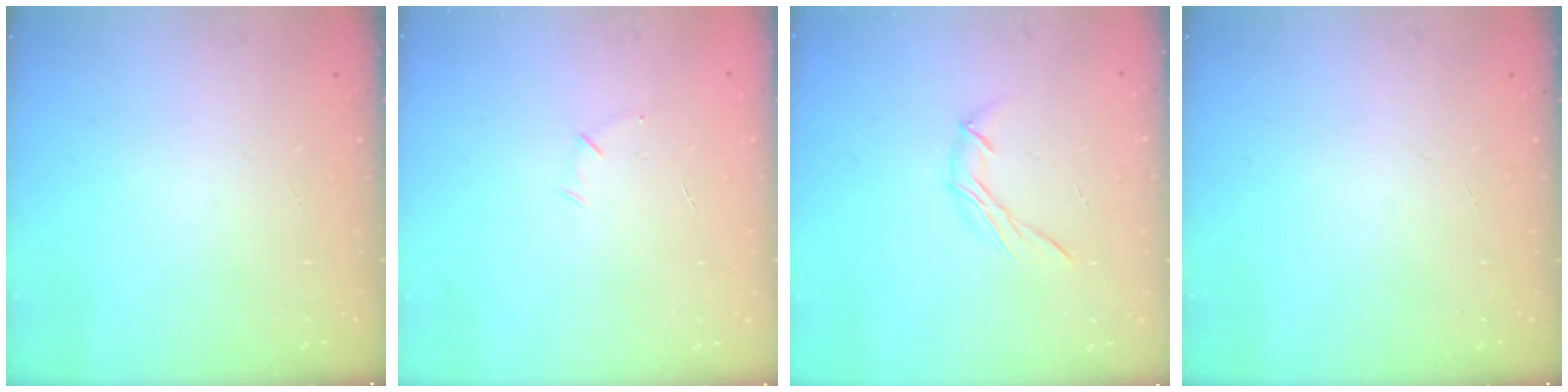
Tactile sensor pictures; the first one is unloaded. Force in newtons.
{"total": 3.3, "press": 3.1, "slide": 0.9}
{"total": 6.4, "press": 6.4, "slide": 0.7}
{"total": 0.0}